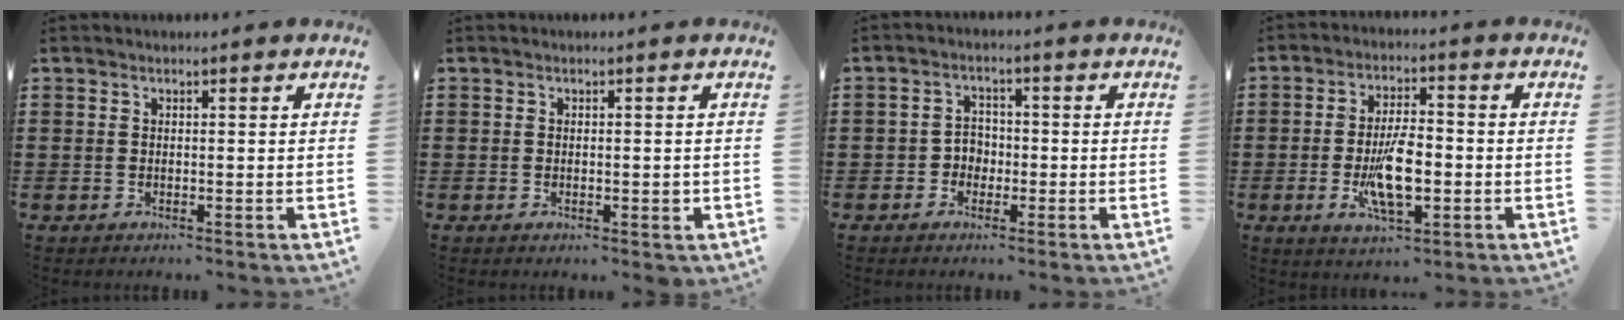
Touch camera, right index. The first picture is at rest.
{"total": 1.3, "force": [-0.3, 0.6, 1.1], "torque": [-0.020, 0.004, -0.006]}
{"total": 2.5, "force": [-1.1, 2.1, 0.9], "torque": [-0.025, 0.006, -0.027]}
{"total": 9.1, "force": [-2.1, 3.6, 8.1], "torque": [-0.166, -0.006, -0.038]}